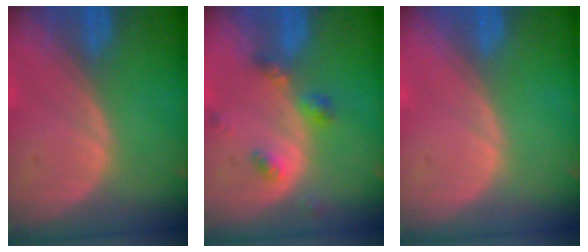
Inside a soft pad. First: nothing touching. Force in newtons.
{"total": 4.3, "press": 4.1, "slide": 1.3}
{"total": 0.0}